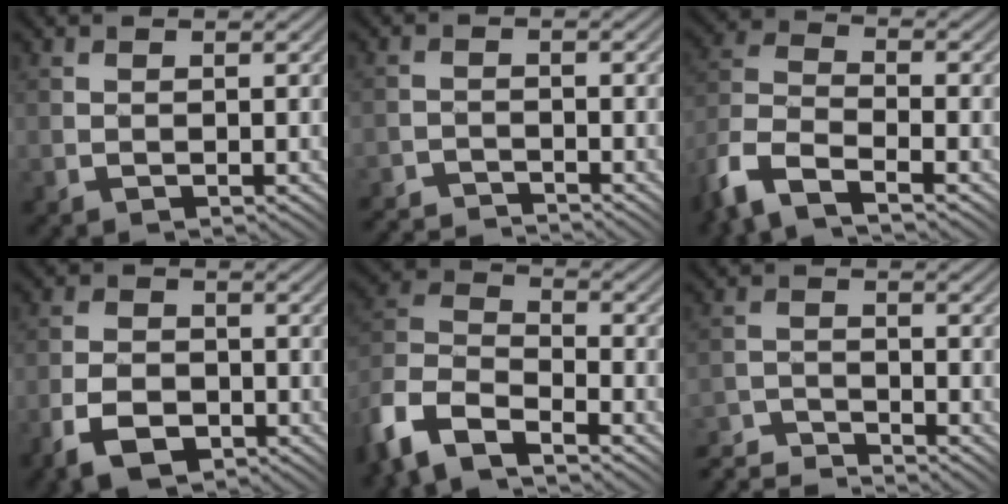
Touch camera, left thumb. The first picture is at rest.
{"total": 4.4, "force": [-4.4, 0.3, 0.0], "torque": [0.004, 0.005, -0.081]}
{"total": 9.5, "force": [-6.8, 3.4, 5.7], "torque": [-0.128, -0.010, -0.146]}
{"total": 5.6, "force": [-3.0, 3.3, 3.4], "torque": [-0.069, -0.001, -0.062]}
{"total": 12.1, "force": [-8.4, 5.6, 6.8], "torque": [-0.162, -0.022, -0.168]}
{"total": 6.3, "force": [-6.2, 0.8, 1.0], "torque": [-0.018, 0.000, -0.113]}